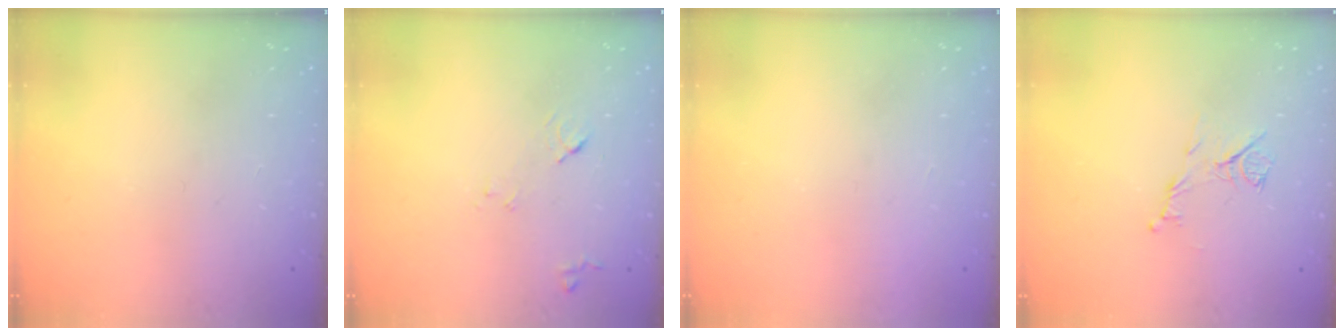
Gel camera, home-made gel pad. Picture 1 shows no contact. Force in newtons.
{"total": 8.0, "press": 7.9, "slide": 0.8}
{"total": 1.6, "press": 1.6, "slide": 0.1}
{"total": 7.2, "press": 7.1, "slide": 0.8}